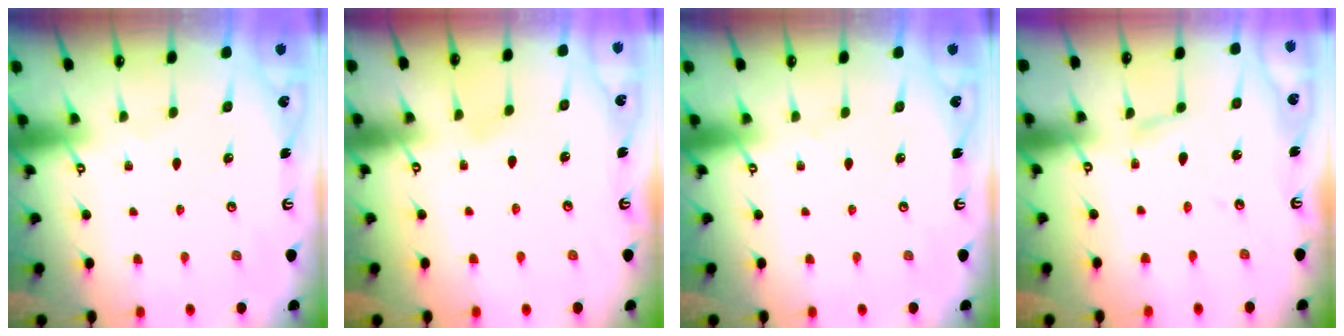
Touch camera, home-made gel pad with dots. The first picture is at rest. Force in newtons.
{"total": 3.1, "press": 3.1, "slide": 0.4}
{"total": 0.0}
{"total": 2.8, "press": 2.8, "slide": 0.1}